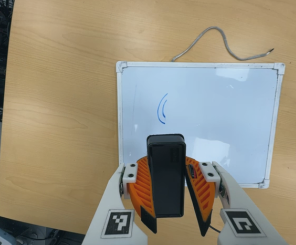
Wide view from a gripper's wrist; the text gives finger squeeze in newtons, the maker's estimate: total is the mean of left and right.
{"total": 9.6, "left": 9.4, "right": 9.7}